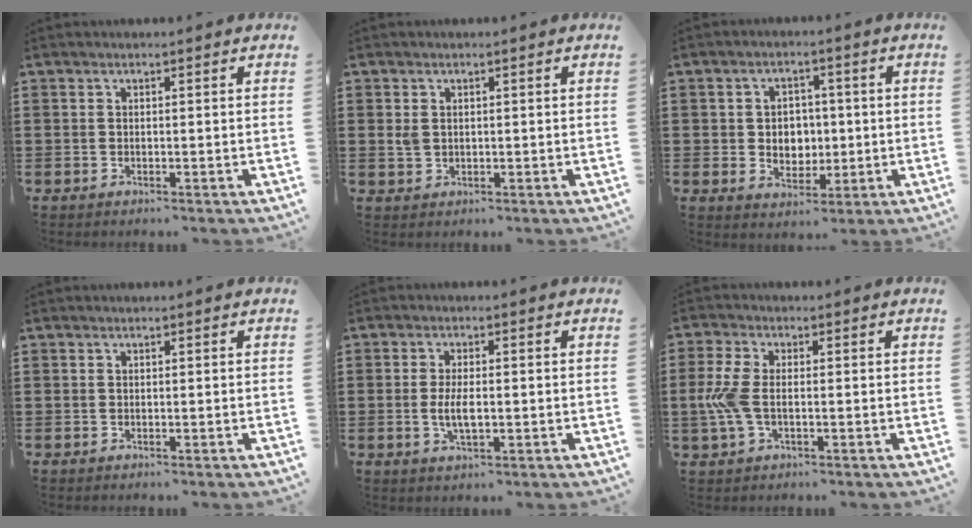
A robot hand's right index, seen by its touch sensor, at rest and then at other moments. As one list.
[{"total": 1.7, "force": [0.5, 1.3, 1.0], "torque": [-0.023, 0.006, 0.008]}, {"total": 4.4, "force": [0.0, 4.0, 1.9], "torque": [-0.035, 0.006, -0.005]}, {"total": 0.0}, {"total": 3.9, "force": [-0.4, 1.5, 3.6], "torque": [-0.080, -0.003, -0.012]}, {"total": 5.8, "force": [-0.6, 2.8, 5.1], "torque": [-0.133, -0.009, -0.021]}]